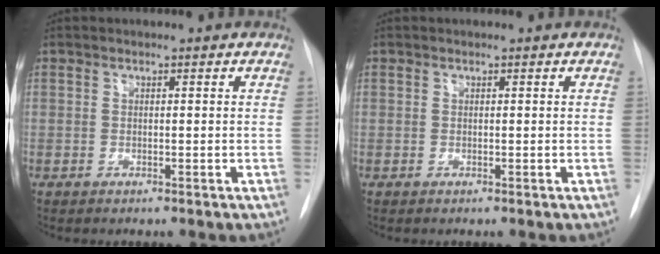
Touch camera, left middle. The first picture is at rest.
{"total": 0.0}